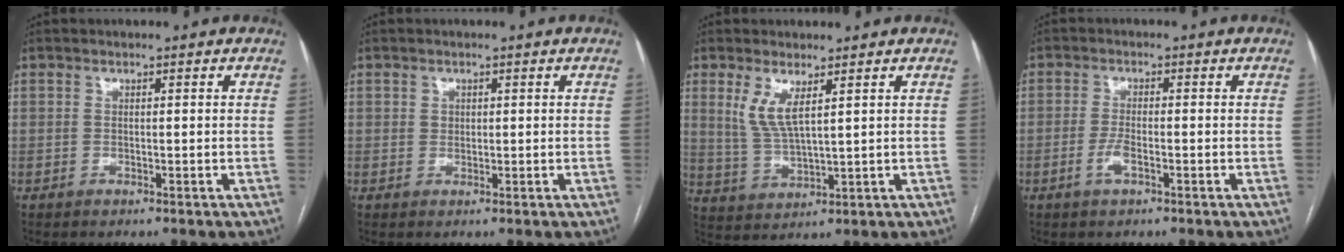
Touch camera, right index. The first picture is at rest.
{"total": 1.1, "force": [0.3, 1.0, 0.4], "torque": [-0.005, 0.000, 0.004]}
{"total": 5.5, "force": [2.6, 1.2, 4.7], "torque": [-0.106, -0.007, 0.061]}
{"total": 2.9, "force": [-1.3, 0.8, 2.5], "torque": [-0.056, -0.001, -0.025]}